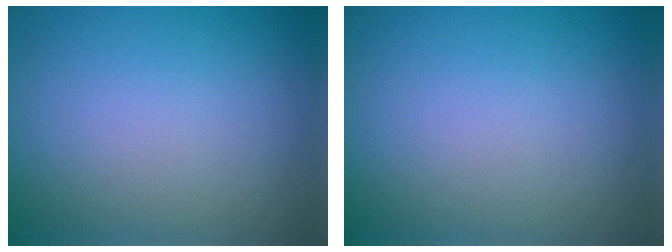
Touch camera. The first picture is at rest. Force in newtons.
{"total": 0.0}